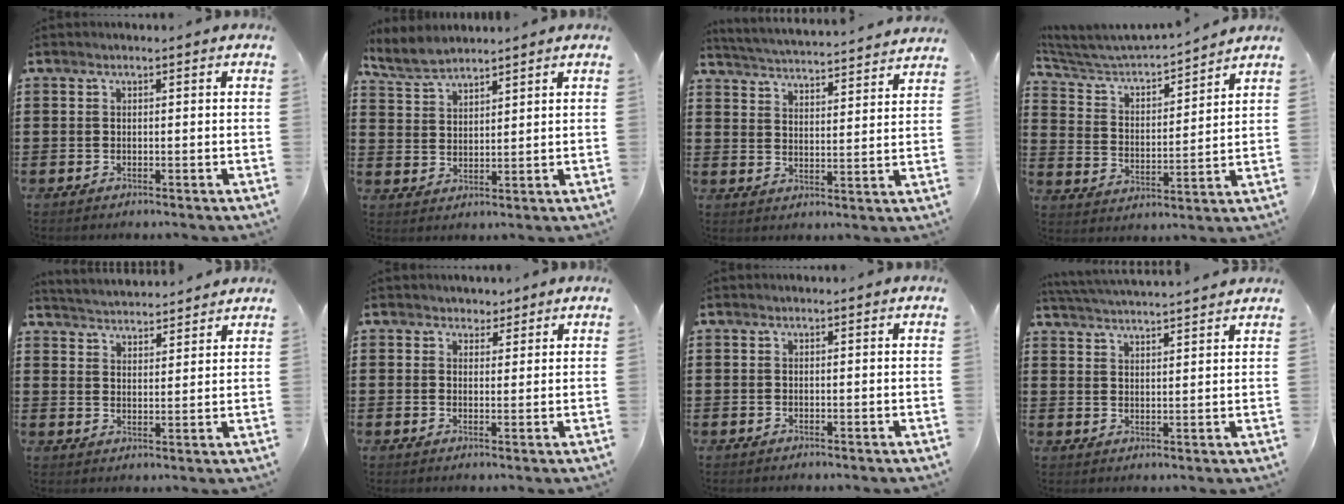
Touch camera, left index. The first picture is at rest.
{"total": 4.3, "force": [4.0, 1.0, 1.2], "torque": [-0.037, -0.004, 0.074]}
{"total": 3.8, "force": [3.8, -0.8, 0.0], "torque": [-0.023, -0.038, 0.060]}
{"total": 4.4, "force": [4.1, 0.9, 1.0], "torque": [-0.047, -0.033, 0.061]}
{"total": 3.7, "force": [3.7, 0.0, -0.3], "torque": [-0.010, -0.019, 0.066]}
{"total": 2.0, "force": [1.6, 1.2, 0.0], "torque": [0.001, 0.004, 0.028]}
{"total": 0.0}
{"total": 3.6, "force": [3.5, -0.6, 0.2], "torque": [-0.017, -0.020, 0.060]}